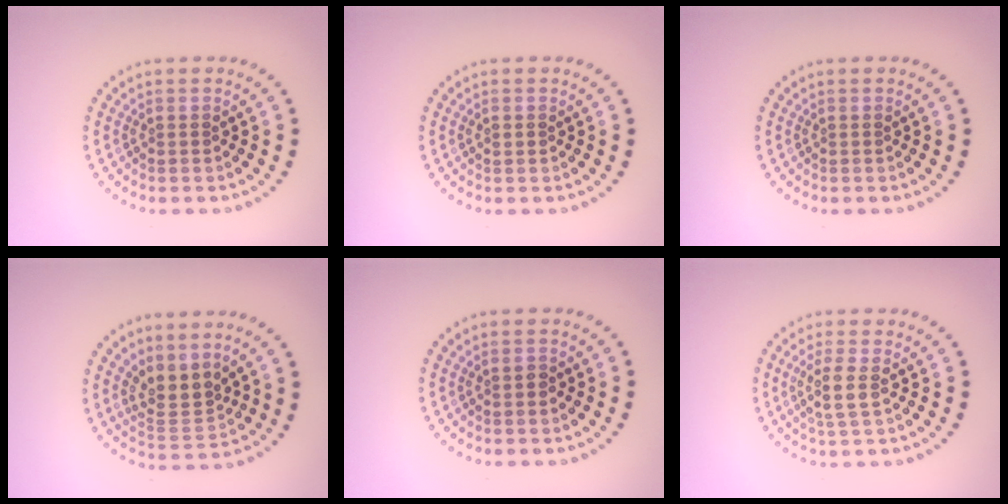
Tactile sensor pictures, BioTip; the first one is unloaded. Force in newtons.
{"total": 0.8, "press": 0.8, "slide": 0.1}
{"total": 0.0}
{"total": 3.0, "press": 2.3, "slide": 1.9}
{"total": 0.7, "press": 0.7, "slide": 0.0}
{"total": 2.4, "press": 2.0, "slide": 1.3}